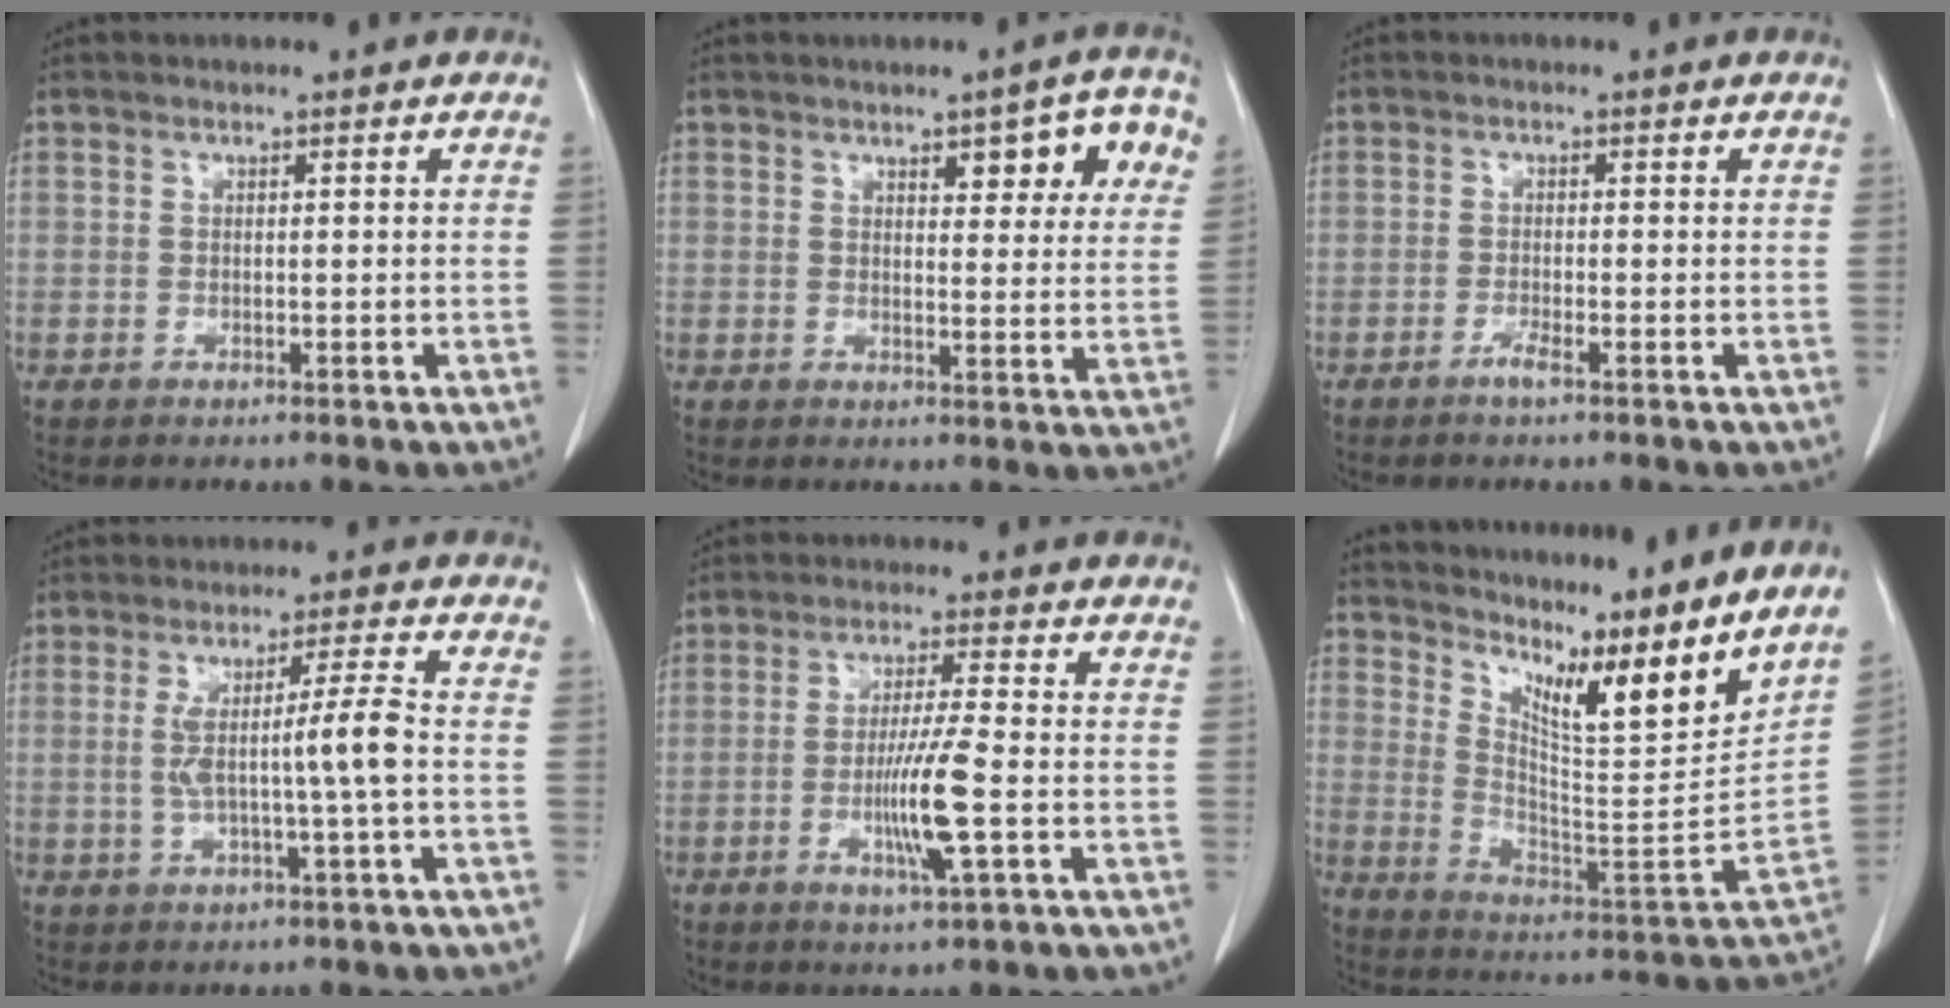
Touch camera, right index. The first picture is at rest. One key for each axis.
{"total": 7.9, "fx": 3.9, "fy": 2.4, "fz": 6.5, "tx": -0.071, "ty": 0.008, "tz": 0.047}
{"total": 1.5, "fx": -1.0, "fy": -0.1, "fz": 1.1, "tx": -0.021, "ty": -0.001, "tz": -0.021}
{"total": 6.8, "fx": -0.4, "fy": -1.1, "fz": 6.7, "tx": -0.123, "ty": 0.004, "tz": -0.003}
{"total": 8.2, "fx": -2.1, "fy": -0.5, "fz": 7.9, "tx": -0.148, "ty": -0.012, "tz": -0.039}
{"total": 20.8, "fx": 17.0, "fy": 1.2, "fz": 11.8, "tx": -0.191, "ty": -0.051, "tz": 0.260}